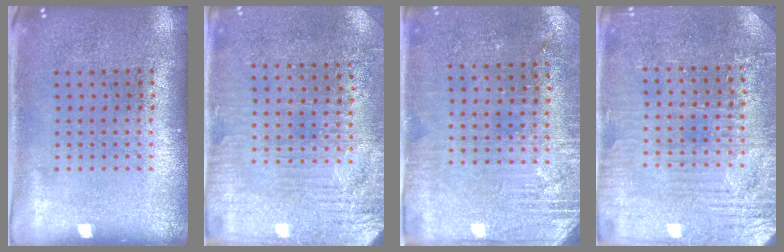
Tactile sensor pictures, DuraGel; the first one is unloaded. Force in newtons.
{"total": 3.3, "press": 3.1, "slide": 1.2}
{"total": 2.9, "press": 2.8, "slide": 0.9}
{"total": 3.4, "press": 3.4, "slide": 0.5}